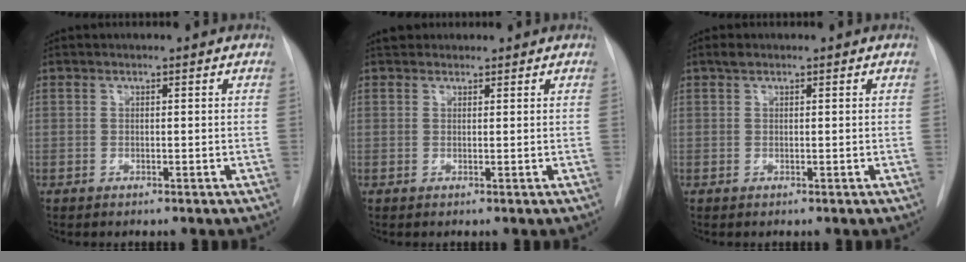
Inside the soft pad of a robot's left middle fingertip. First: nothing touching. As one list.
[{"total": 2.3, "force": [2.0, 1.1, 0.2], "torque": [0.001, 0.021, 0.029]}, {"total": 0.9, "force": [0.6, 0.4, 0.4], "torque": [-0.008, 0.011, 0.010]}]